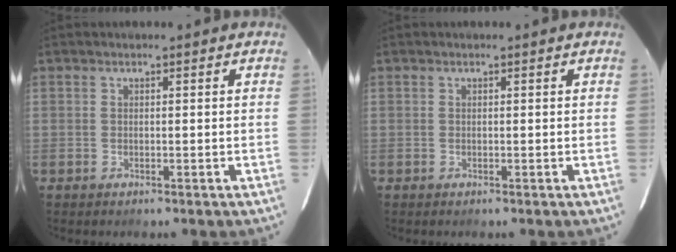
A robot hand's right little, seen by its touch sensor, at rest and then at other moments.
{"total": 0.0}